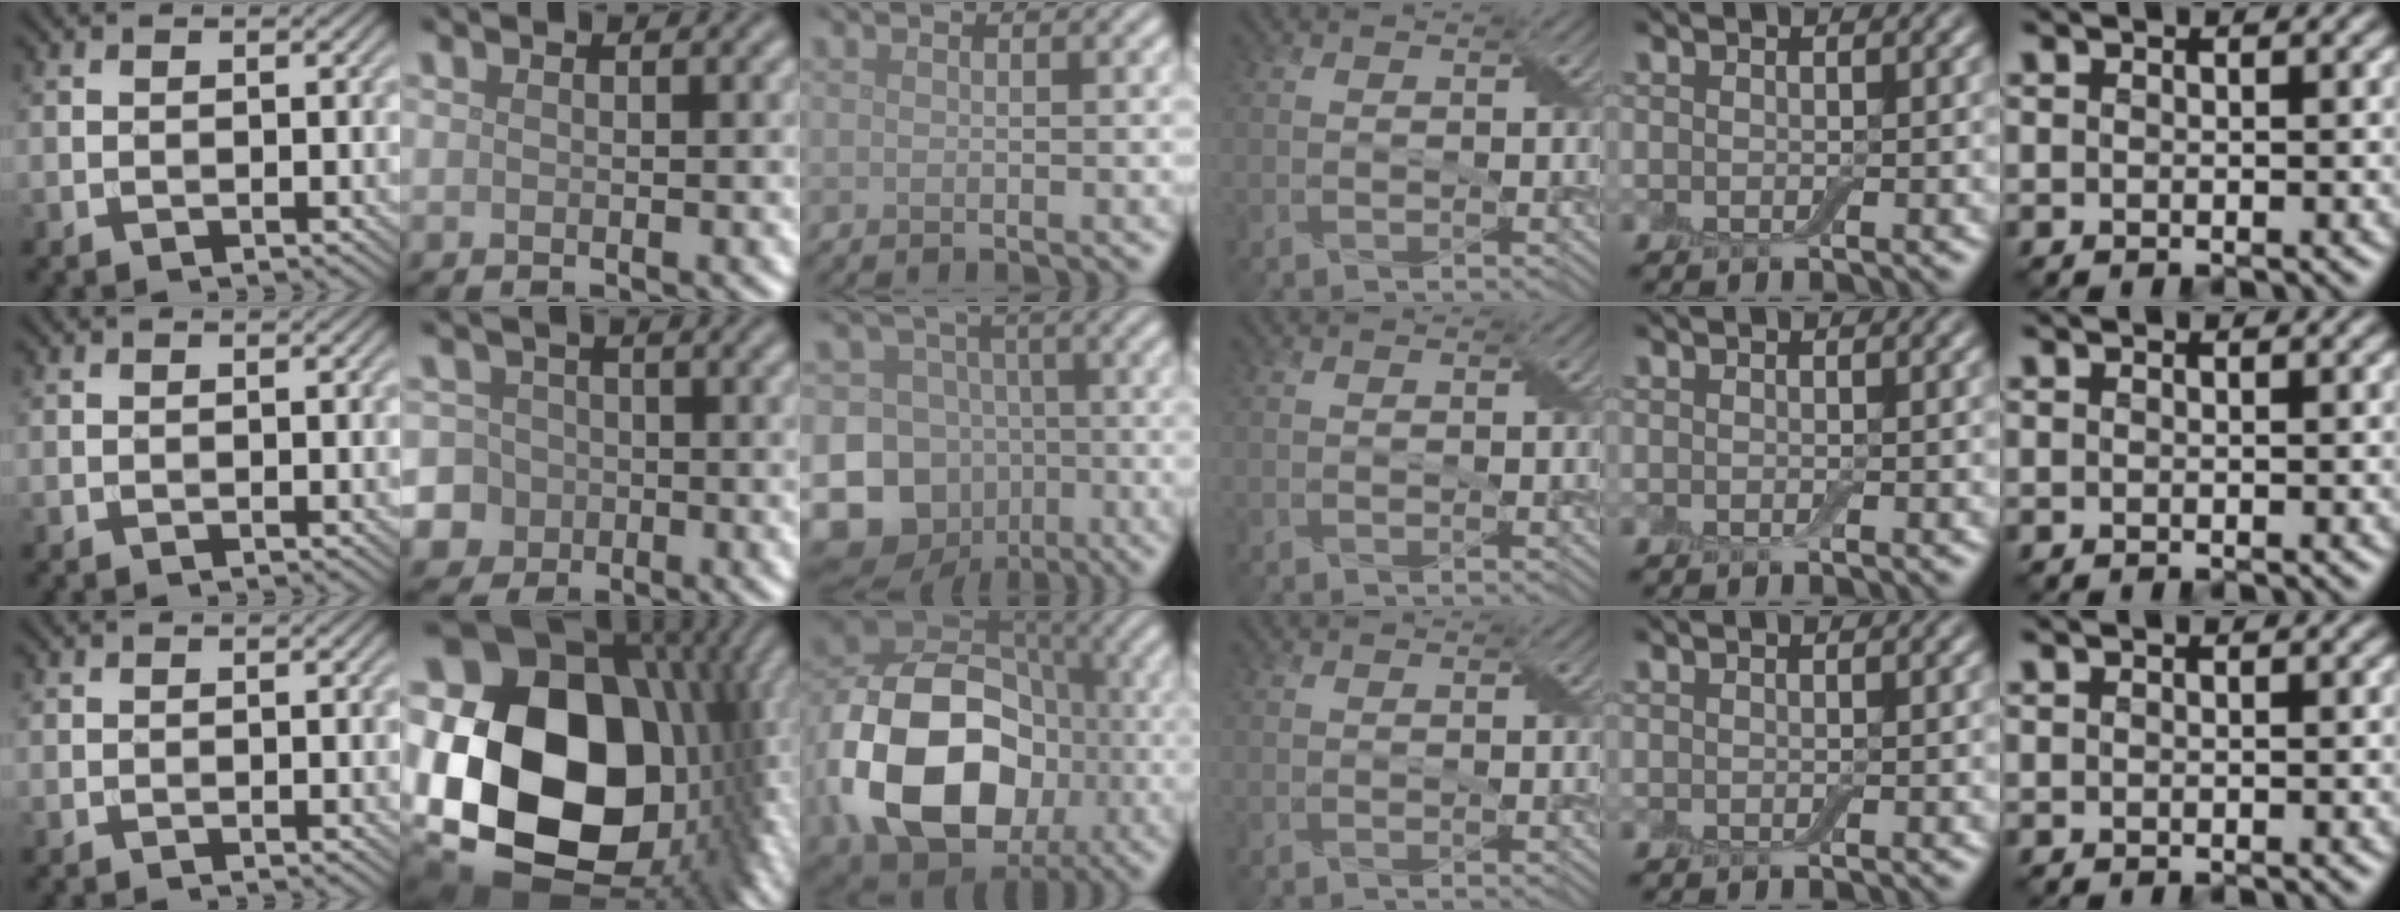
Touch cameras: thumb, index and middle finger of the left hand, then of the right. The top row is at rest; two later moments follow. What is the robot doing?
{"motion": "fold", "object": "aluminum foil"}